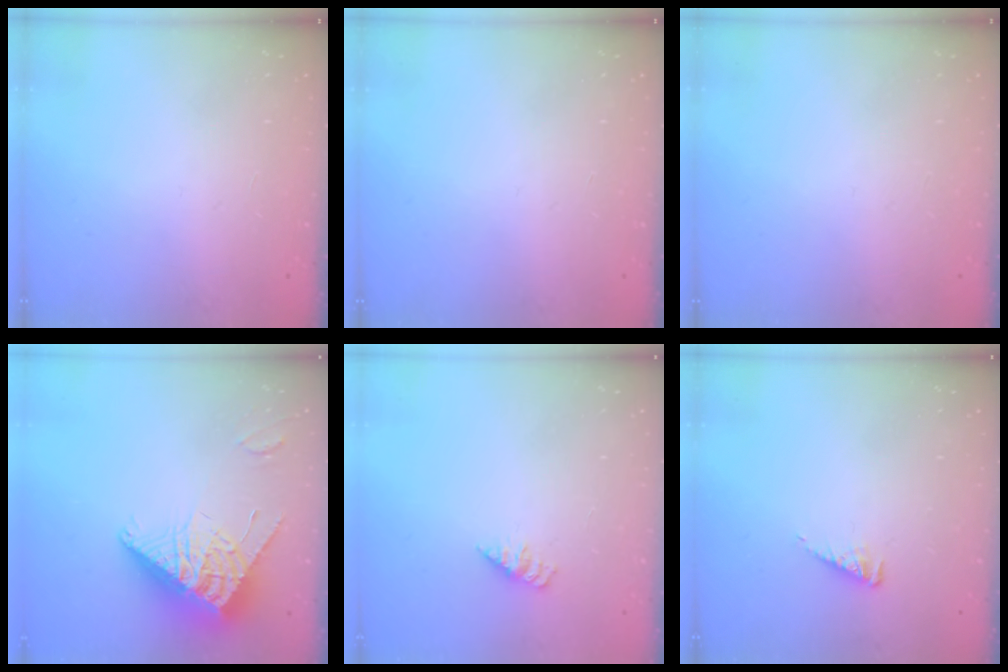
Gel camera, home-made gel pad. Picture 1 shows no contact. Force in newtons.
{"total": 0.0}
{"total": 0.0}
{"total": 11.7, "press": 11.7, "slide": 1.0}
{"total": 1.4, "press": 1.3, "slide": 0.2}
{"total": 4.4, "press": 4.4, "slide": 0.6}